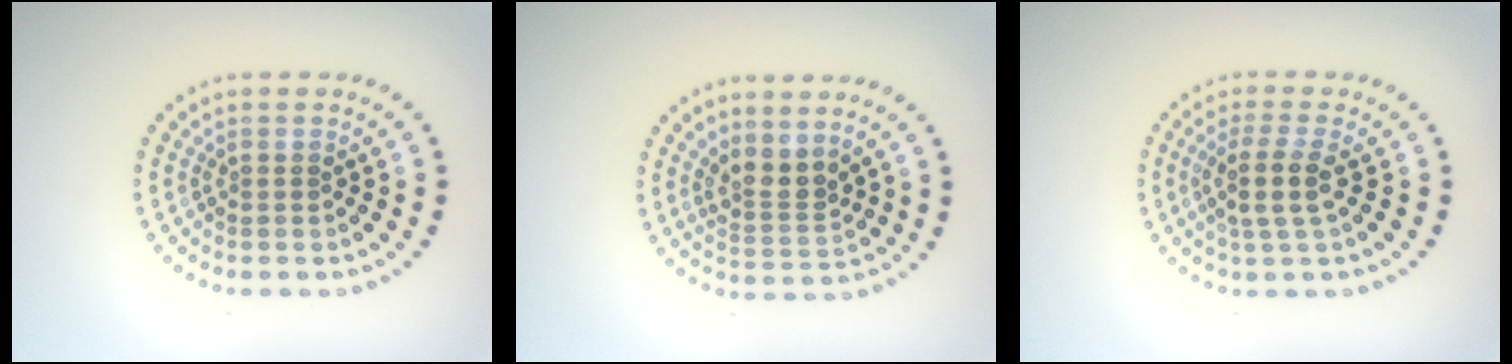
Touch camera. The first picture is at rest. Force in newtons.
{"total": 2.6, "press": 2.0, "slide": 1.6}
{"total": 2.7, "press": 2.2, "slide": 1.6}